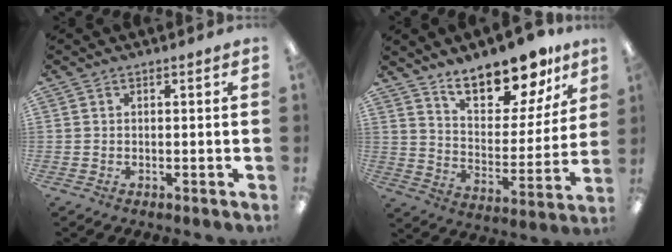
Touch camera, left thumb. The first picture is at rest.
{"total": 17.6, "force": [14.4, 6.6, 7.8], "torque": [-0.122, -0.101, 0.250]}